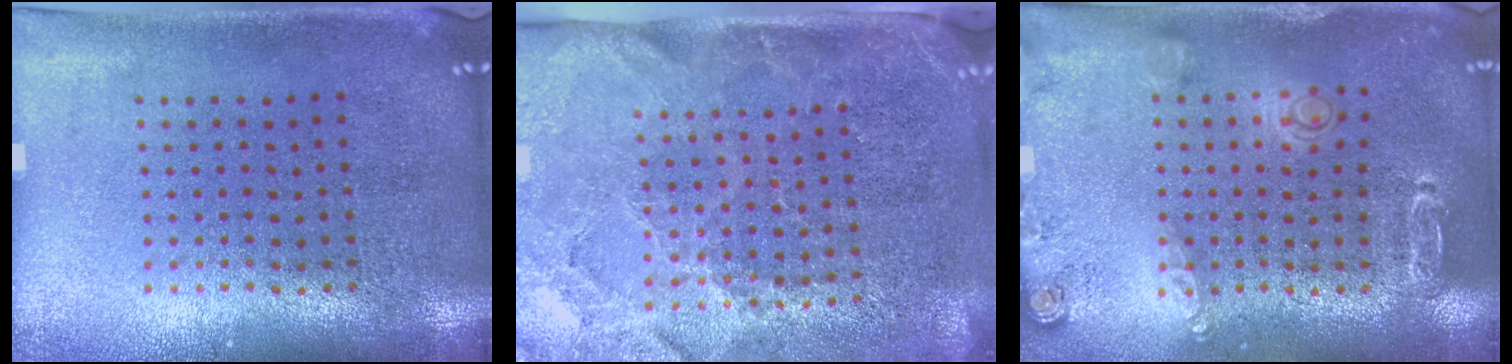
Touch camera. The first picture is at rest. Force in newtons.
{"total": 3.7, "press": 3.1, "slide": 1.9}
{"total": 1.5, "press": 1.5, "slide": 0.1}